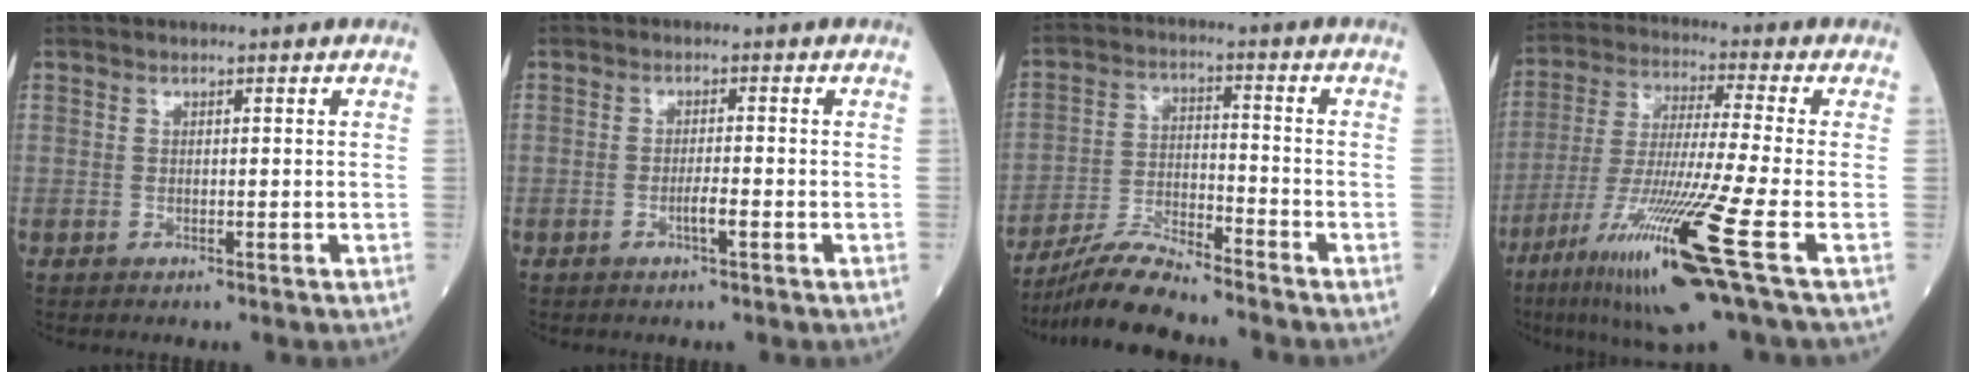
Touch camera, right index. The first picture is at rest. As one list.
[{"total": 2.2, "force": [-0.9, 0.1, 2.0], "torque": [-0.036, -0.001, -0.017]}, {"total": 8.9, "force": [-8.4, -0.1, 3.1], "torque": [-0.061, -0.013, -0.158]}, {"total": 17.1, "force": [-8.1, -1.2, 15.0], "torque": [-0.305, -0.050, -0.153]}]